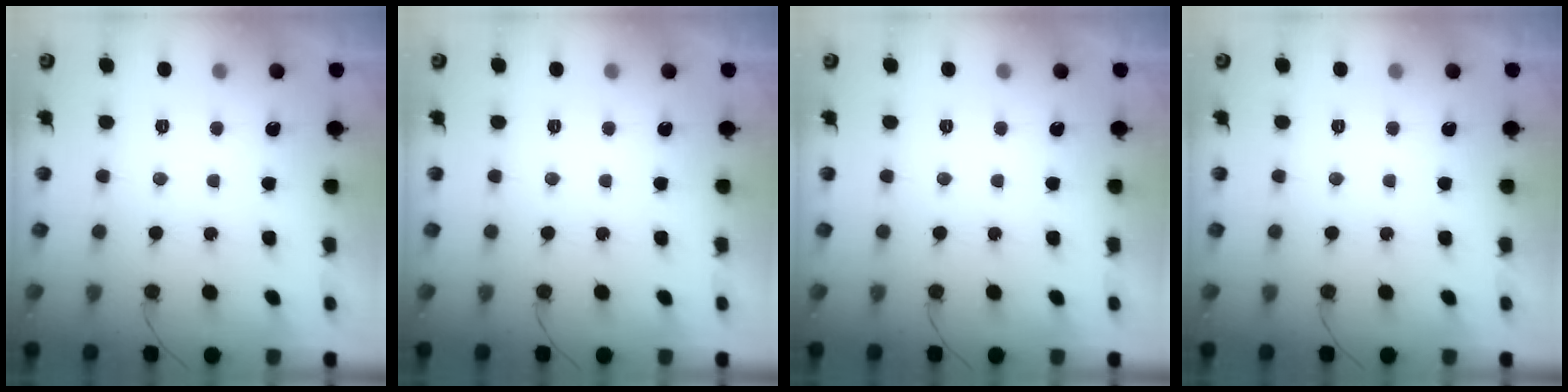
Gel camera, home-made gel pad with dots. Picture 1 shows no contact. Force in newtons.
{"total": 0.0}
{"total": 0.0}
{"total": 0.0}